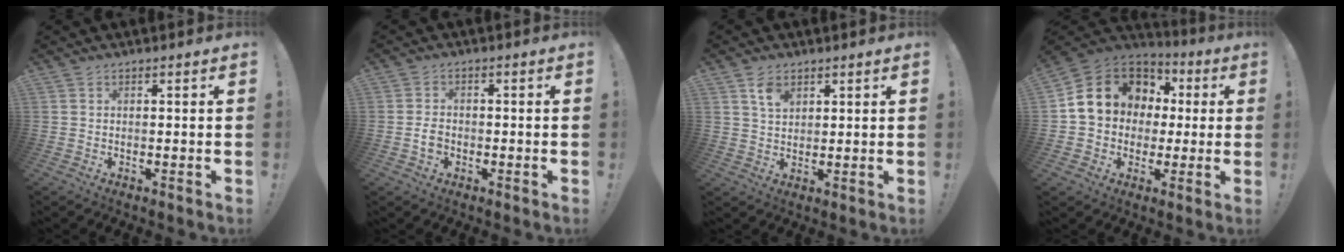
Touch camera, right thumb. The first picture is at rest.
{"total": 3.3, "force": [-1.3, 2.3, 2.0], "torque": [-0.025, 0.007, -0.023]}
{"total": 5.2, "force": [2.9, 3.2, 2.8], "torque": [-0.035, -0.014, 0.051]}
{"total": 15.2, "force": [4.0, 12.7, 7.2], "torque": [-0.104, -0.010, 0.093]}